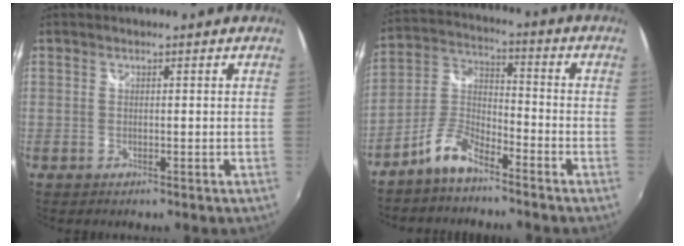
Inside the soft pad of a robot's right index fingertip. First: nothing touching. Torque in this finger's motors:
{"motor_torque": [0.46, -0.44, 0.32, 0.08]}